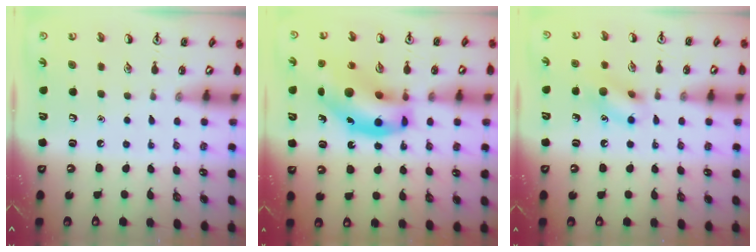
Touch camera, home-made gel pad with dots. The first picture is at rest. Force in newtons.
{"total": 18.2, "press": 17.8, "slide": 3.7}
{"total": 10.9, "press": 10.8, "slide": 1.0}